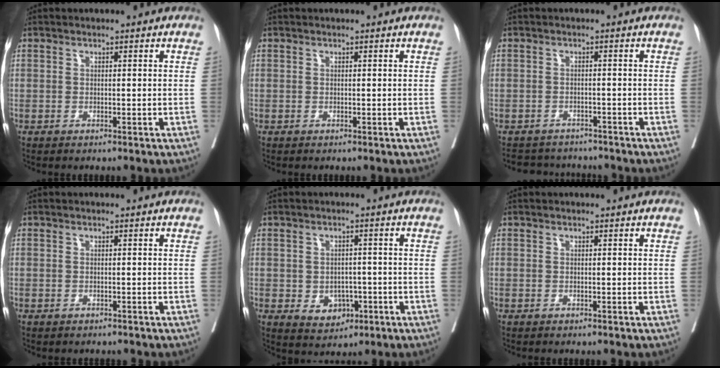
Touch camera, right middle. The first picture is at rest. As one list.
[{"total": 0.0}, {"total": 6.0, "force": [-5.7, 1.9, 0.2], "torque": [0.004, 0.006, -0.077]}, {"total": 0.7, "force": [-0.7, 0.3, 0.1], "torque": [-0.008, -0.001, -0.012]}, {"total": 4.8, "force": [-1.4, 3.7, 2.7], "torque": [-0.028, 0.004, -0.008]}, {"total": 0.0}]